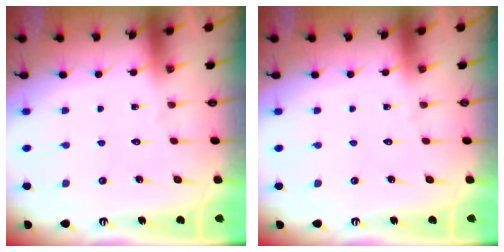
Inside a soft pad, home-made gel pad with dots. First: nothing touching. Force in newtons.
{"total": 0.0}